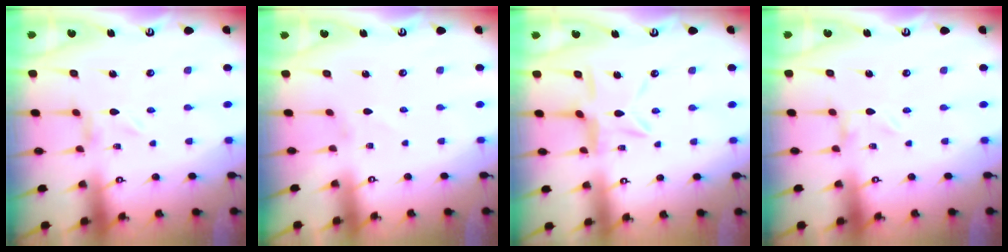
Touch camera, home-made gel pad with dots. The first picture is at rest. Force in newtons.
{"total": 1.3, "press": 1.3, "slide": 0.1}
{"total": 8.8, "press": 8.7, "slide": 0.9}
{"total": 0.0}